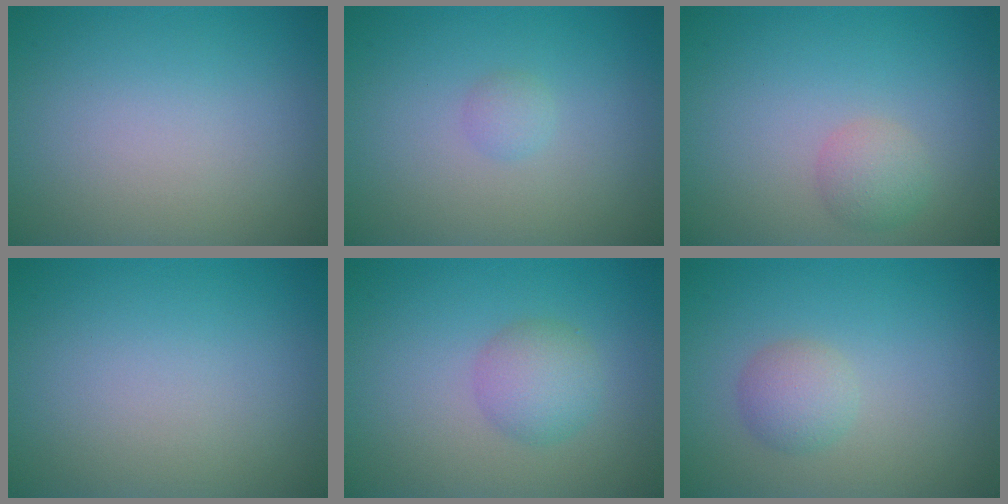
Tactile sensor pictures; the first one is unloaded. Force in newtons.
{"total": 0.8, "press": 0.8, "slide": 0.1}
{"total": 1.9, "press": 1.9, "slide": 0.1}
{"total": 0.0}
{"total": 2.8, "press": 2.8, "slide": 0.0}
{"total": 2.0, "press": 2.0, "slide": 0.1}